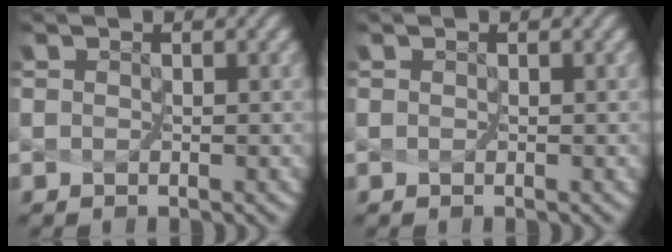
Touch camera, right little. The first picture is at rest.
{"total": 0.0}